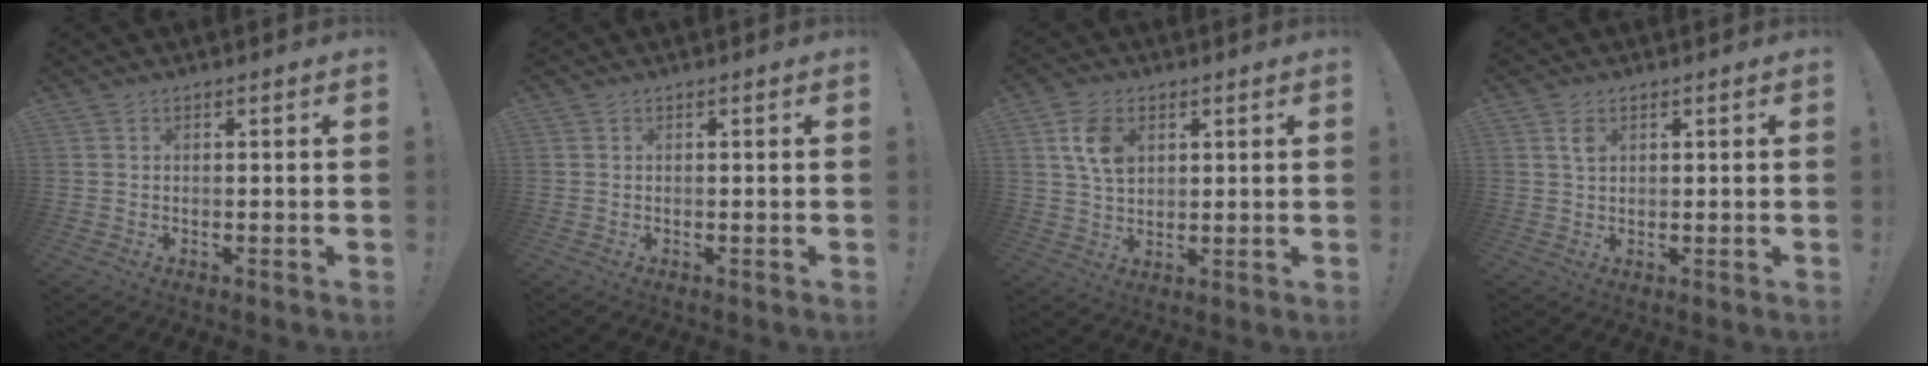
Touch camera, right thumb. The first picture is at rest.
{"total": 0.0}
{"total": 9.1, "force": [3.1, 6.3, 5.7], "torque": [-0.100, 0.002, 0.061]}
{"total": 2.8, "force": [1.2, 1.7, 1.9], "torque": [-0.025, -0.004, 0.019]}